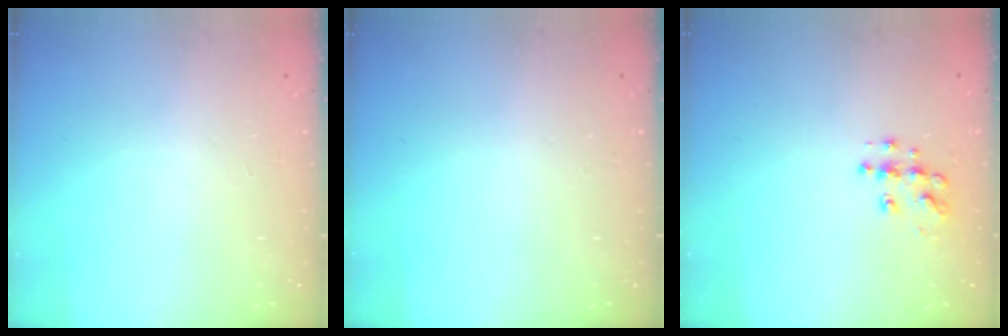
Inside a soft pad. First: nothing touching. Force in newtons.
{"total": 0.0}
{"total": 8.5, "press": 8.5, "slide": 0.5}